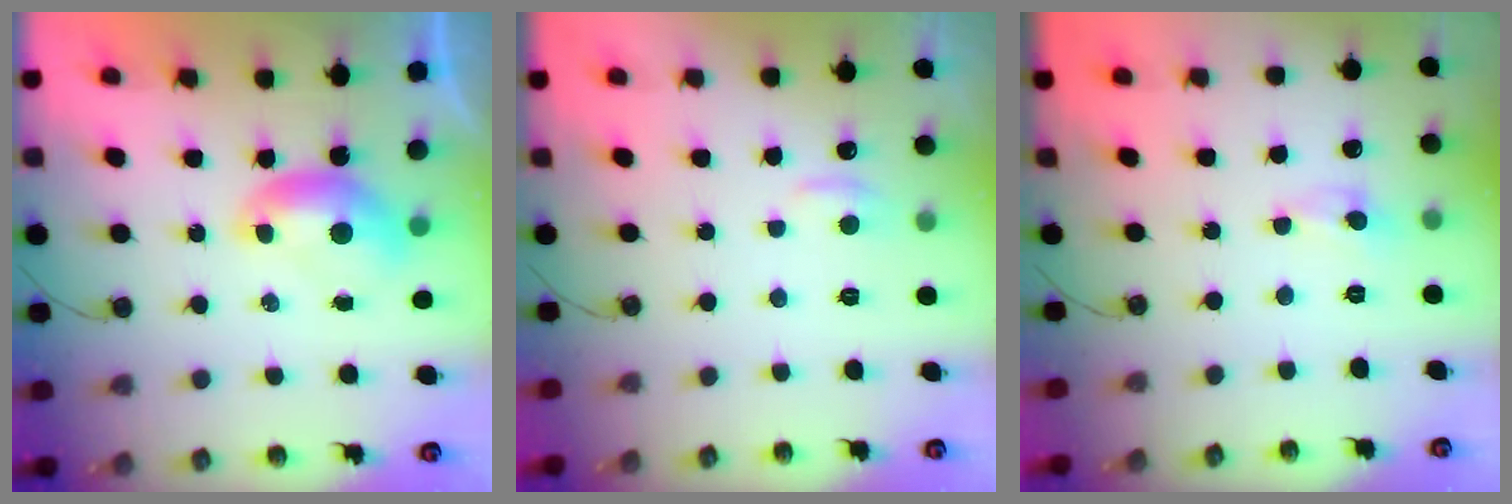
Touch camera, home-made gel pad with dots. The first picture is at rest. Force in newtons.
{"total": 1.2, "press": 1.0, "slide": 0.7}
{"total": 0.0}